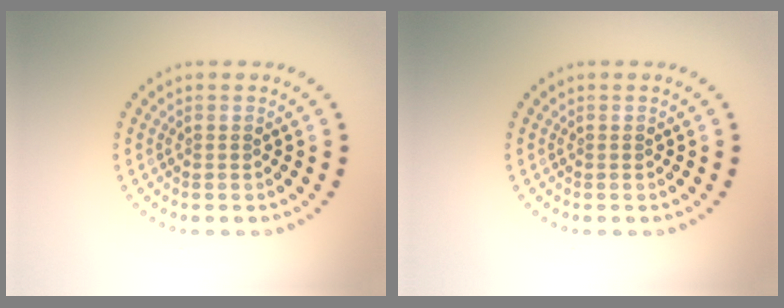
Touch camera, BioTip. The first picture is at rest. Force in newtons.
{"total": 0.0}